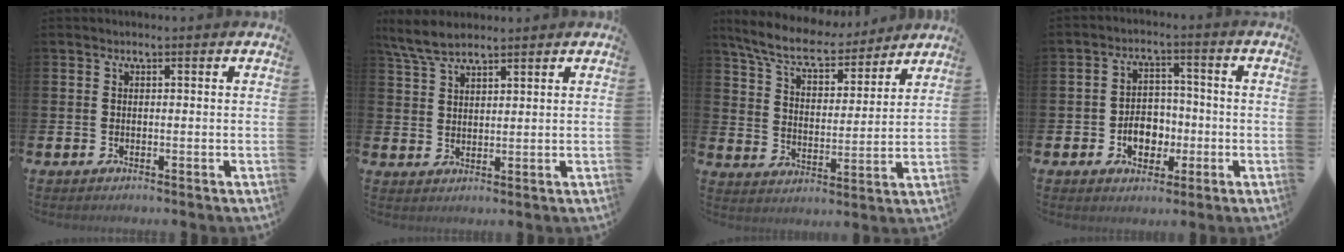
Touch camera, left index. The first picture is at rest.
{"total": 5.4, "force": [4.7, 1.2, 2.2], "torque": [-0.063, -0.009, 0.089]}
{"total": 8.5, "force": [7.7, 1.9, 3.0], "torque": [-0.091, -0.046, 0.136]}
{"total": 5.1, "force": [-1.6, 3.9, 2.9], "torque": [-0.043, 0.004, -0.036]}